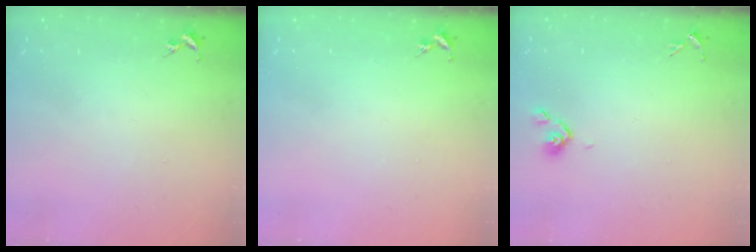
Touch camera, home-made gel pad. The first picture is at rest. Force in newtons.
{"total": 0.0}
{"total": 3.5, "press": 3.4, "slide": 0.9}